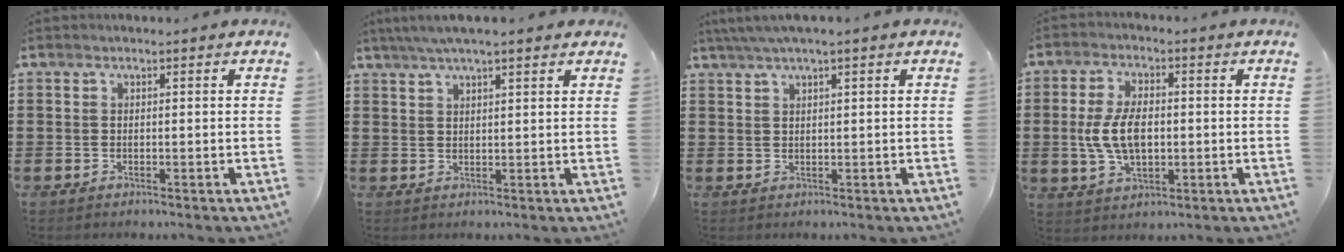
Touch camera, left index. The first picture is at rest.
{"total": 4.0, "force": [3.0, 0.4, 2.5], "torque": [-0.055, 0.002, 0.054]}
{"total": 2.3, "force": [1.2, 0.0, 1.9], "torque": [-0.036, 0.002, 0.023]}
{"total": 7.9, "force": [-0.1, 4.2, 6.6], "torque": [-0.150, 0.003, -0.007]}